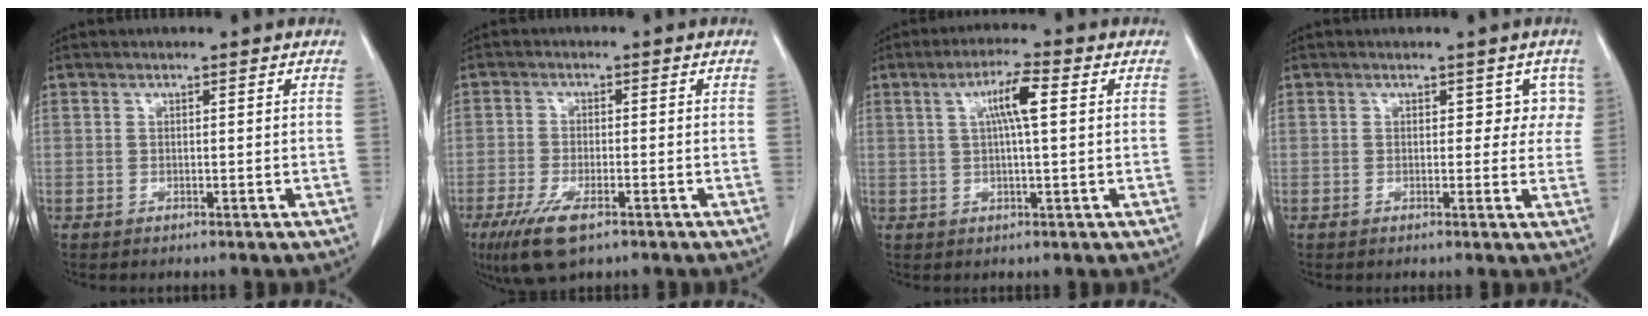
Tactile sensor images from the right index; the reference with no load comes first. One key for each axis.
{"total": 7.0, "fx": -4.1, "fy": 2.3, "fz": 5.1, "tx": -0.100, "ty": -0.015, "tz": -0.069}
{"total": 5.7, "fx": 1.4, "fy": 0.3, "fz": 5.5, "tx": -0.099, "ty": 0.009, "tz": 0.025}
{"total": 3.1, "fx": 1.3, "fy": 2.3, "fz": 1.7, "tx": 0.007, "ty": 0.010, "tz": 0.008}